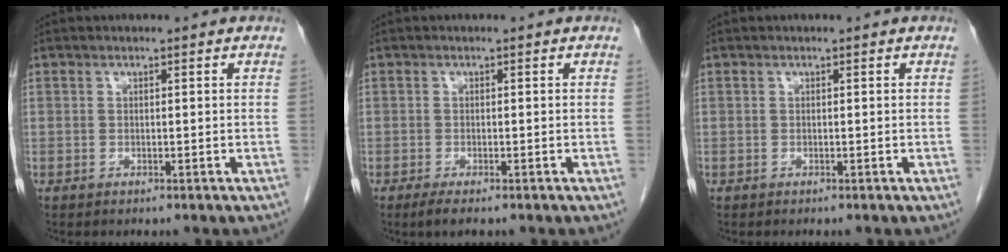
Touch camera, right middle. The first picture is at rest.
{"total": 2.0, "force": [-1.4, 0.3, 1.4], "torque": [-0.030, -0.006, -0.024]}
{"total": 0.0}